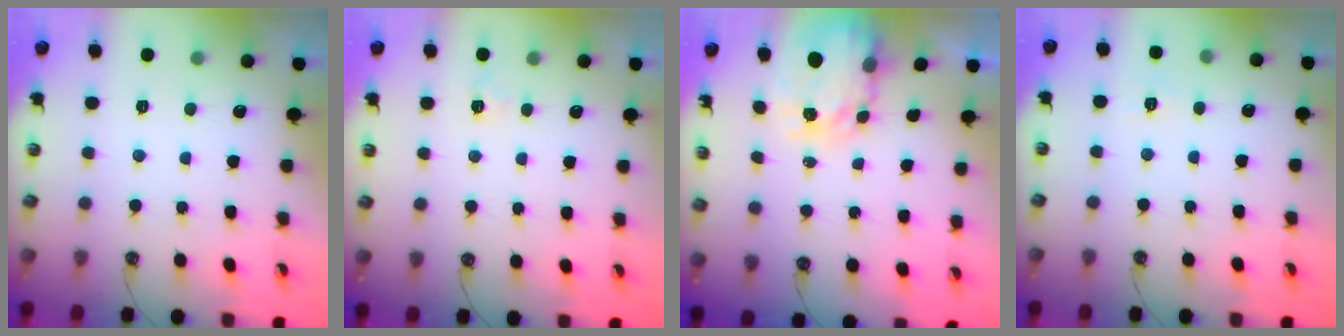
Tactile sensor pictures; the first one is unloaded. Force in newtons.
{"total": 3.2, "press": 3.2, "slide": 0.6}
{"total": 5.7, "press": 5.7, "slide": 0.5}
{"total": 3.9, "press": 3.8, "slide": 0.5}